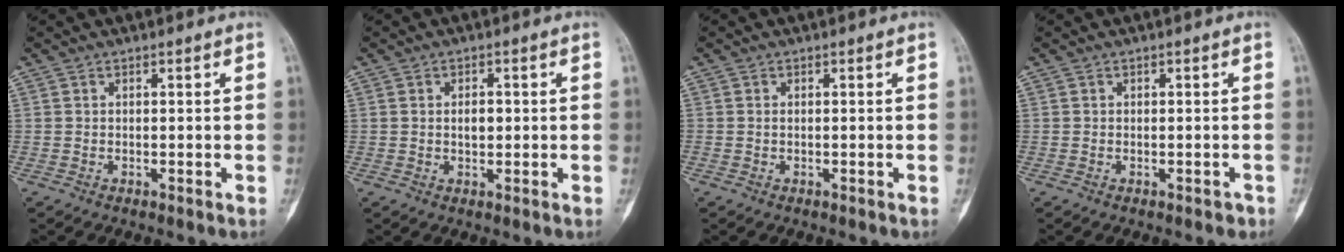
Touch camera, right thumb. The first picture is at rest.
{"total": 2.2, "force": [0.1, 1.3, 1.8], "torque": [-0.020, 0.001, 0.001]}
{"total": 0.0}
{"total": 0.9, "force": [-0.6, 0.6, 0.3], "torque": [0.002, 0.006, -0.007]}